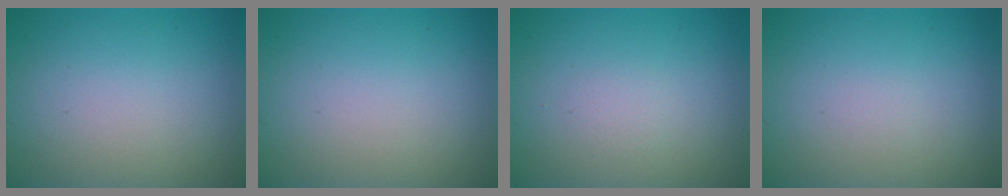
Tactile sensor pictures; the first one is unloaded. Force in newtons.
{"total": 0.0}
{"total": 0.8, "press": 0.7, "slide": 0.1}
{"total": 0.0}